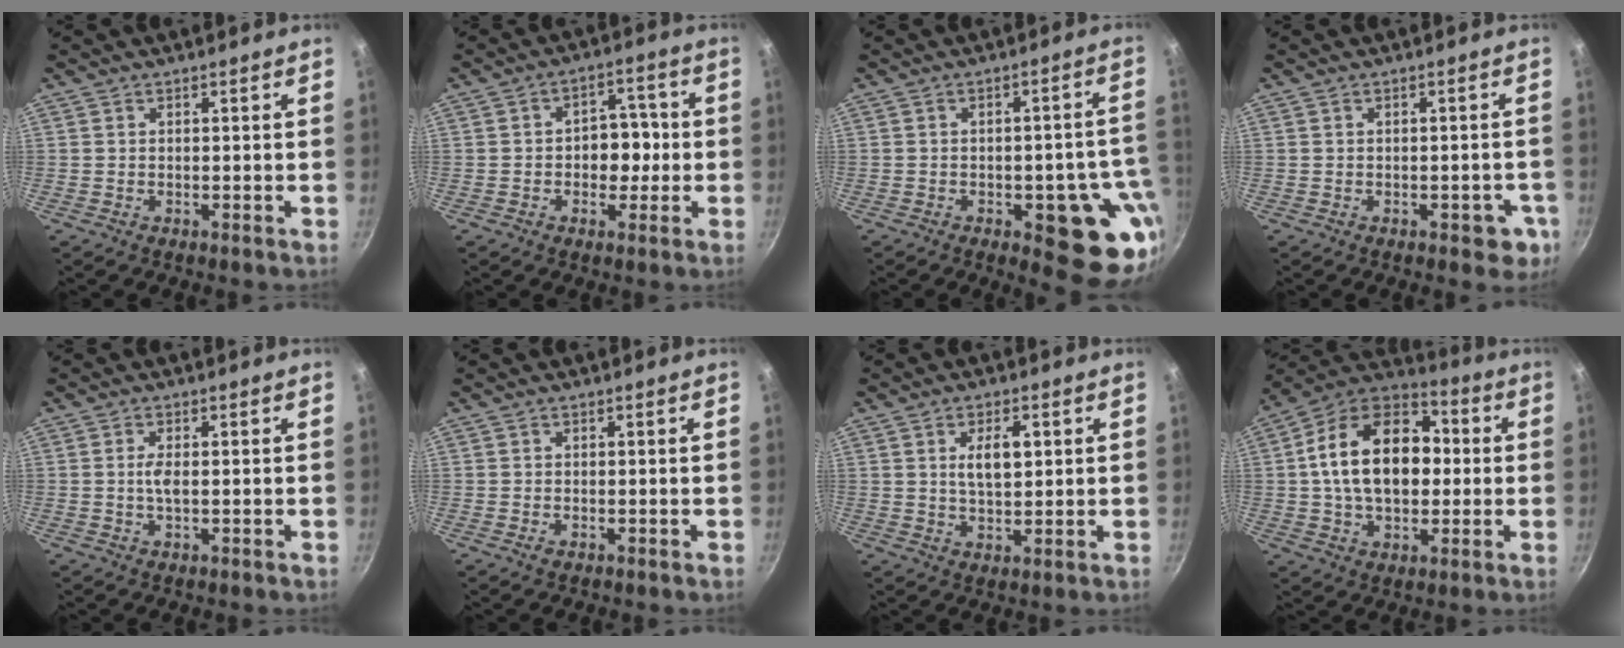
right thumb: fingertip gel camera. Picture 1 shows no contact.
{"total": 7.0, "force": [-0.8, 5.3, 4.6], "torque": [-0.006, 0.019, -0.015]}
{"total": 15.8, "force": [-5.0, 6.7, 13.5], "torque": [-0.096, 0.013, -0.060]}
{"total": 4.7, "force": [-1.6, 2.7, 3.4], "torque": [-0.012, 0.016, -0.011]}
{"total": 2.3, "force": [0.0, 0.8, 2.2], "torque": [-0.050, 0.001, -0.004]}
{"total": 0.8, "force": [-0.4, 0.5, 0.5], "torque": [-0.007, 0.001, -0.006]}
{"total": 6.1, "force": [1.5, 3.0, 5.1], "torque": [-0.076, -0.005, 0.028]}
{"total": 20.7, "force": [1.1, 13.9, 15.3], "torque": [-0.225, 0.034, 0.005]}